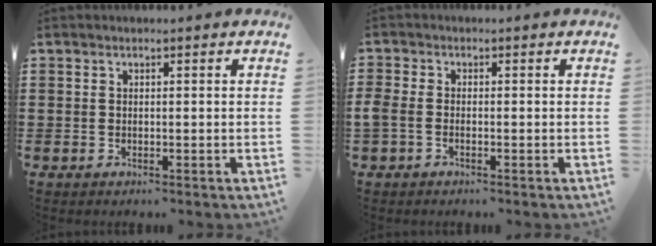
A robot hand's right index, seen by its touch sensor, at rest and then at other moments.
{"total": 1.1, "force": [-0.6, 0.5, 0.7], "torque": [-0.023, -0.004, -0.014]}